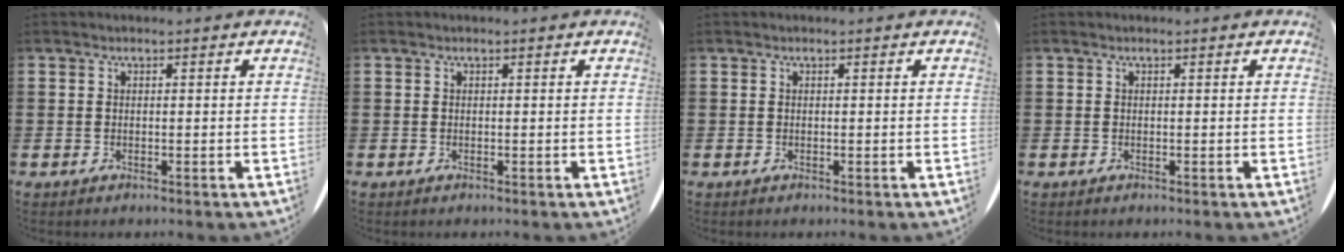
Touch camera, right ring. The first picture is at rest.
{"total": 0.0}
{"total": 0.0}
{"total": 0.0}